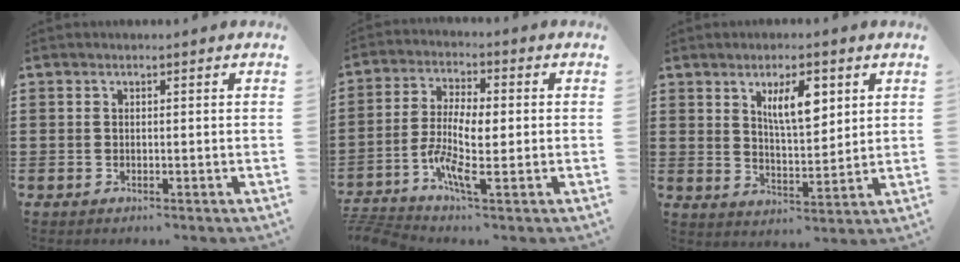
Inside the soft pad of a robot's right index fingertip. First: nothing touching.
{"total": 7.7, "force": [-2.1, 2.4, 7.0], "torque": [-0.151, -0.007, -0.042]}
{"total": 7.2, "force": [3.1, 2.8, 5.8], "torque": [-0.107, 0.003, 0.049]}